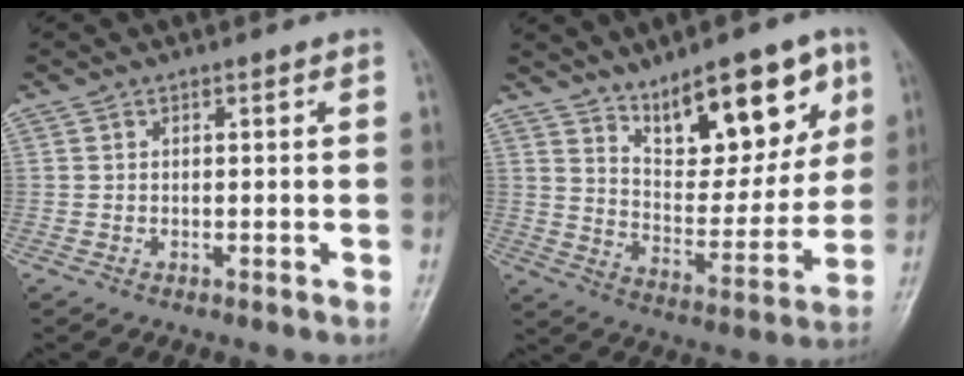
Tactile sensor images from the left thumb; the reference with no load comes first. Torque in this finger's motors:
{"motor_torque": [0.36, 0.33, -0.11, -0.31, 0.11]}